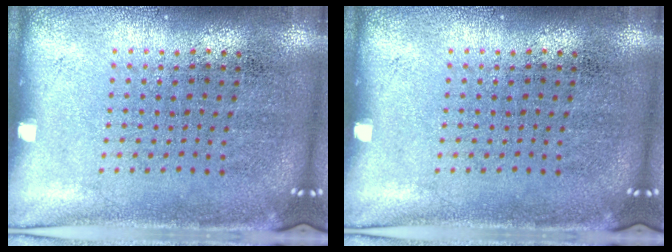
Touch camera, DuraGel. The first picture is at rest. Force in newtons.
{"total": 0.0}